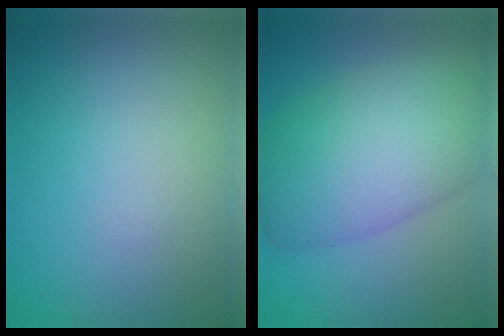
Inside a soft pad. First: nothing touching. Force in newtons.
{"total": 9.9, "press": 9.9, "slide": 0.7}